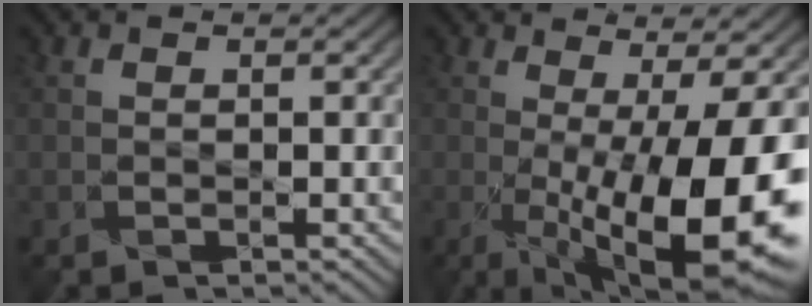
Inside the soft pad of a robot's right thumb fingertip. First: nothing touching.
{"total": 14.4, "force": [-2.3, 4.5, 13.5], "torque": [-0.215, -0.029, -0.019]}